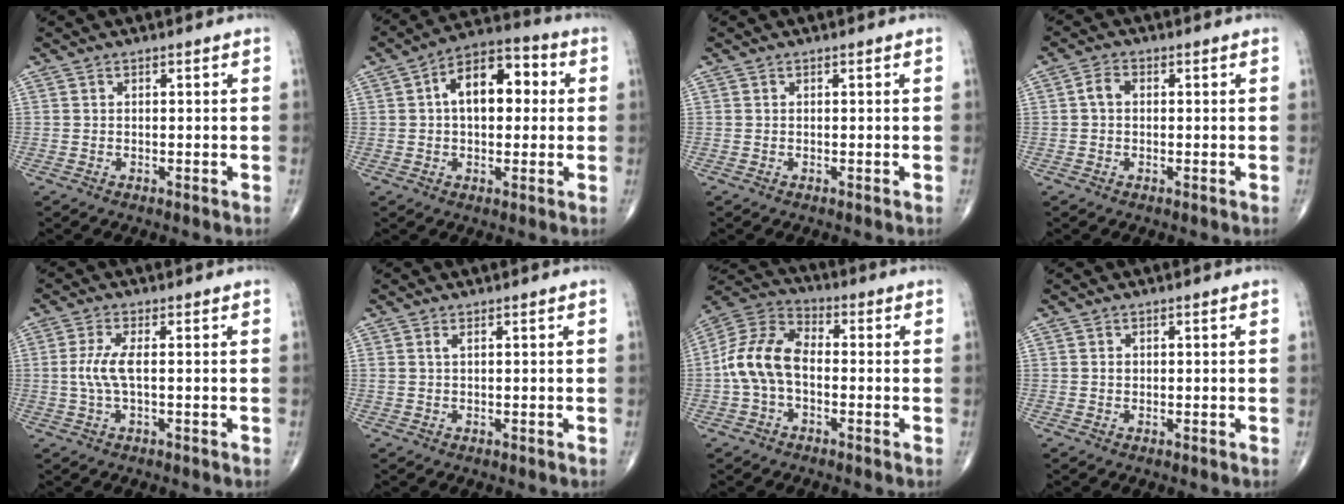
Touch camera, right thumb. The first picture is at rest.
{"total": 12.4, "force": [1.9, 7.2, 9.9], "torque": [-0.131, 0.028, 0.018]}
{"total": 0.0}
{"total": 2.6, "force": [0.2, 1.9, 1.9], "torque": [-0.034, 0.010, 0.000]}
{"total": 4.6, "force": [-0.1, 1.2, 4.4], "torque": [-0.118, 0.003, -0.004]}
{"total": 0.7, "force": [0.3, 0.1, 0.6], "torque": [-0.021, 0.004, 0.008]}
{"total": 11.8, "force": [-1.4, 7.4, 9.1], "torque": [-0.177, 0.036, -0.039]}
{"total": 0.8, "force": [0.1, 0.6, 0.4], "torque": [-0.005, 0.001, 0.003]}